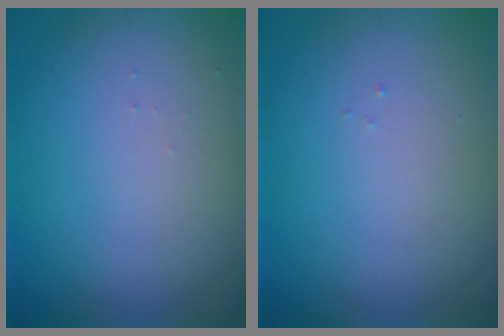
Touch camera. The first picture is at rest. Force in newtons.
{"total": 0.0}